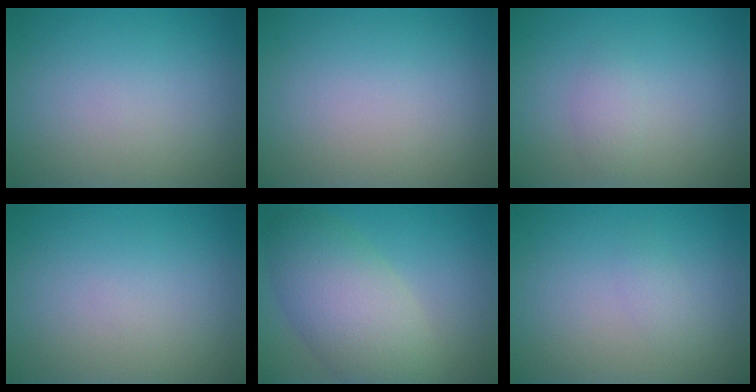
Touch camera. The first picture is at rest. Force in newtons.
{"total": 0.0}
{"total": 1.2, "press": 1.2, "slide": 0.1}
{"total": 0.0}
{"total": 7.4, "press": 7.4, "slide": 0.4}
{"total": 0.9, "press": 0.9, "slide": 0.0}